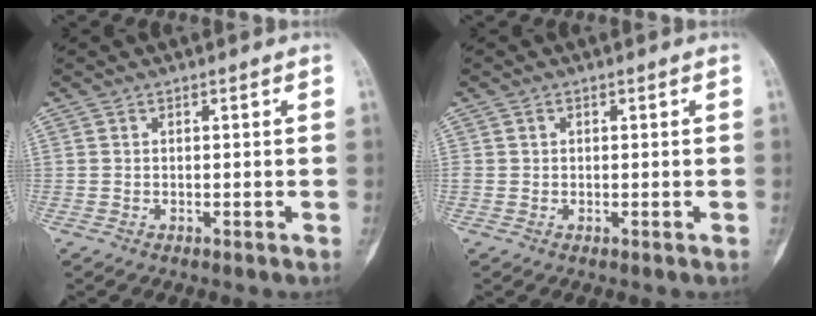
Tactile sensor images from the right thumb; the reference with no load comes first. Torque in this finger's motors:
{"motor_torque": [0.04, -0.13, 0.01, 0.02, 0.00]}